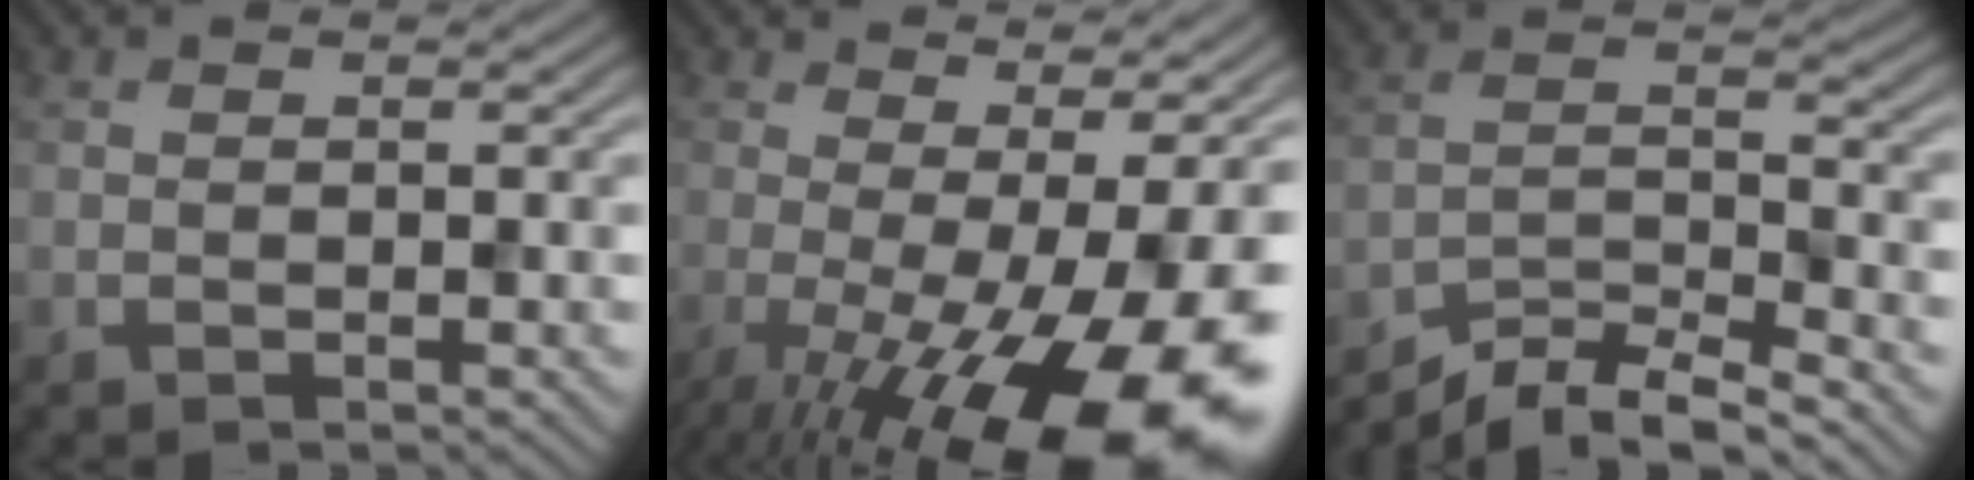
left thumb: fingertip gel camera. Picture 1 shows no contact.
{"total": 18.7, "force": [-5.4, 5.8, 17.0], "torque": [-0.240, -0.017, -0.076]}
{"total": 6.1, "force": [-5.4, 1.0, 2.6], "torque": [-0.050, -0.002, -0.105]}